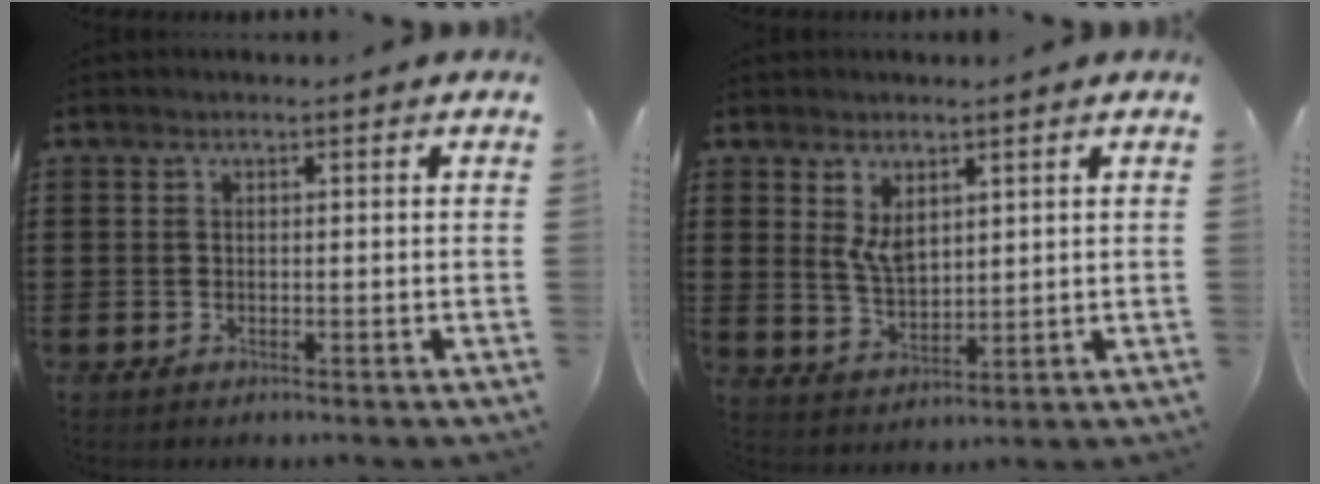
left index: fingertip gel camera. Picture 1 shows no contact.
{"total": 4.5, "force": [2.5, 2.5, 2.8], "torque": [-0.055, -0.001, 0.045]}